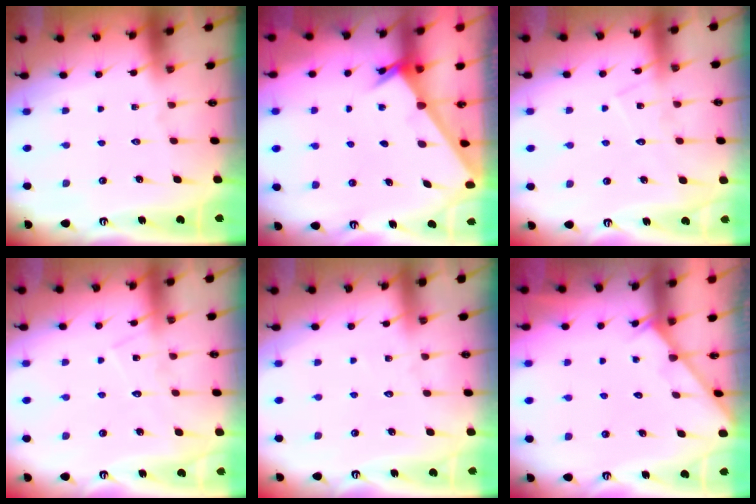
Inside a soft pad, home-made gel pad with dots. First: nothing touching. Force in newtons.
{"total": 2.6, "press": 2.6, "slide": 0.2}
{"total": 8.0, "press": 8.0, "slide": 0.5}
{"total": 8.0, "press": 8.0, "slide": 0.5}
{"total": 2.7, "press": 2.7, "slide": 0.3}
{"total": 2.9, "press": 2.9, "slide": 0.3}